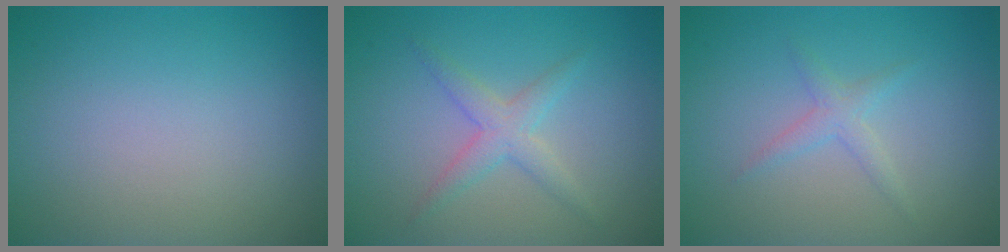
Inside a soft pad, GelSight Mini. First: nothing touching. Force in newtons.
{"total": 2.3, "press": 2.3, "slide": 0.1}
{"total": 1.4, "press": 1.4, "slide": 0.0}